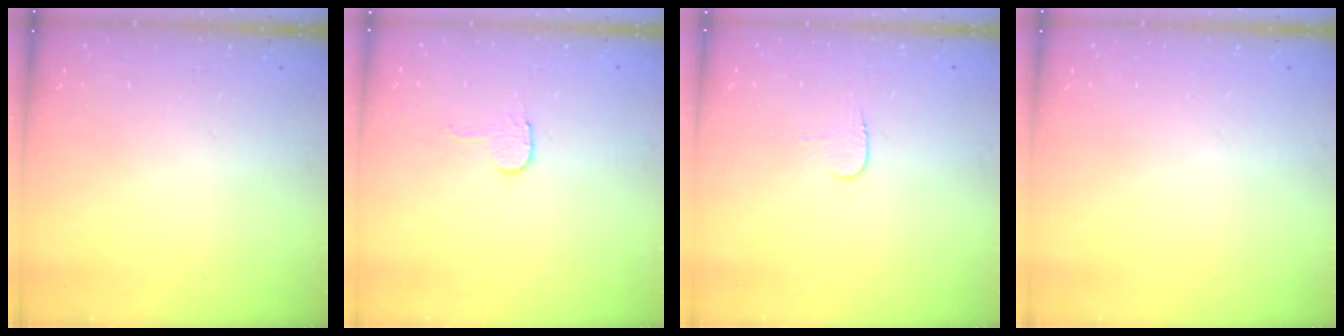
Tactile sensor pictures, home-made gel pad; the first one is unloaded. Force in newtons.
{"total": 2.7, "press": 2.7, "slide": 0.2}
{"total": 4.0, "press": 4.0, "slide": 0.4}
{"total": 0.0}